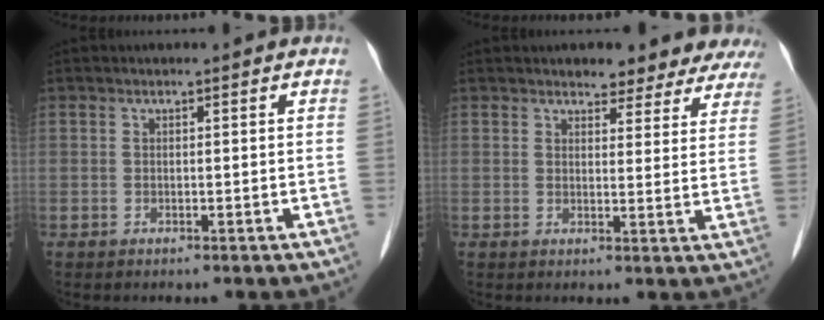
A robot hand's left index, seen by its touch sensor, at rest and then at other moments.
{"total": 10.2, "force": [9.3, 3.4, 2.2], "torque": [0.007, -0.008, 0.084]}